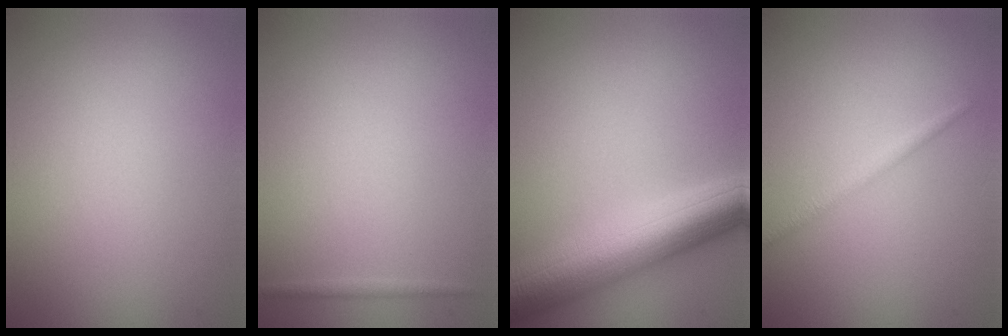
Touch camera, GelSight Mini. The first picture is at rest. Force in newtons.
{"total": 0.5, "press": 0.5, "slide": 0.1}
{"total": 9.2, "press": 9.2, "slide": 0.2}
{"total": 1.3, "press": 1.3, "slide": 0.0}